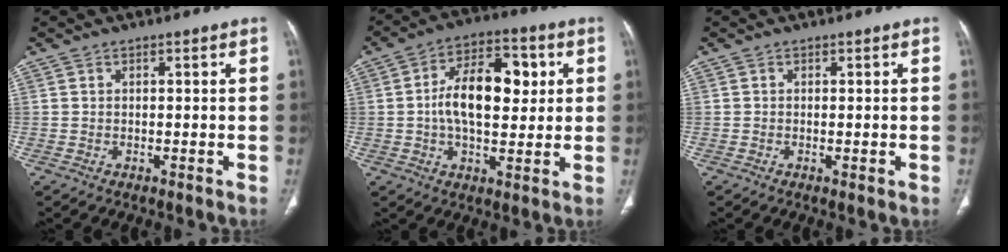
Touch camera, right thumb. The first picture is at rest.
{"total": 14.4, "force": [1.8, 8.0, 11.9], "torque": [-0.171, 0.015, 0.023]}
{"total": 1.1, "force": [-0.3, 0.4, 1.0], "torque": [-0.016, -0.003, -0.002]}